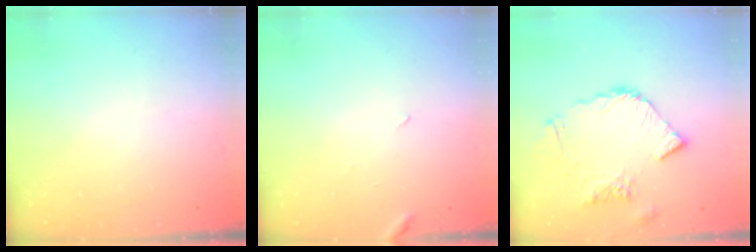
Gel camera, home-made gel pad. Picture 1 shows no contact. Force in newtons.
{"total": 3.0, "press": 3.0, "slide": 0.2}
{"total": 11.0, "press": 10.9, "slide": 1.5}